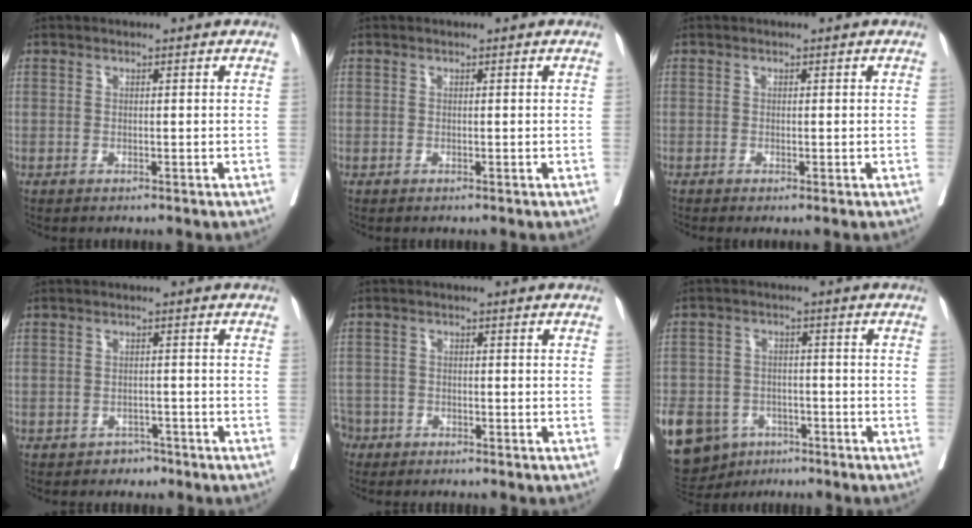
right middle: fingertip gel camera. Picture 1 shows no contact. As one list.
[{"total": 0.0}, {"total": 0.6, "force": [-0.3, 0.0, 0.5], "torque": [-0.011, -0.004, -0.004]}, {"total": 2.1, "force": [-1.6, 1.3, 0.1], "torque": [-0.004, 0.006, -0.024]}, {"total": 4.7, "force": [-3.7, 2.9, 0.2], "torque": [-0.007, 0.003, -0.074]}, {"total": 18.1, "force": [-9.2, 13.7, 7.4], "torque": [-0.208, 0.001, -0.130]}]